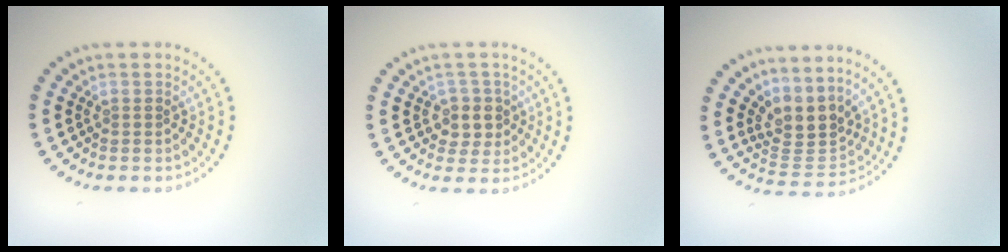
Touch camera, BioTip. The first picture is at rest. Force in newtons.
{"total": 2.5, "press": 2.2, "slide": 1.3}
{"total": 3.5, "press": 2.6, "slide": 2.3}